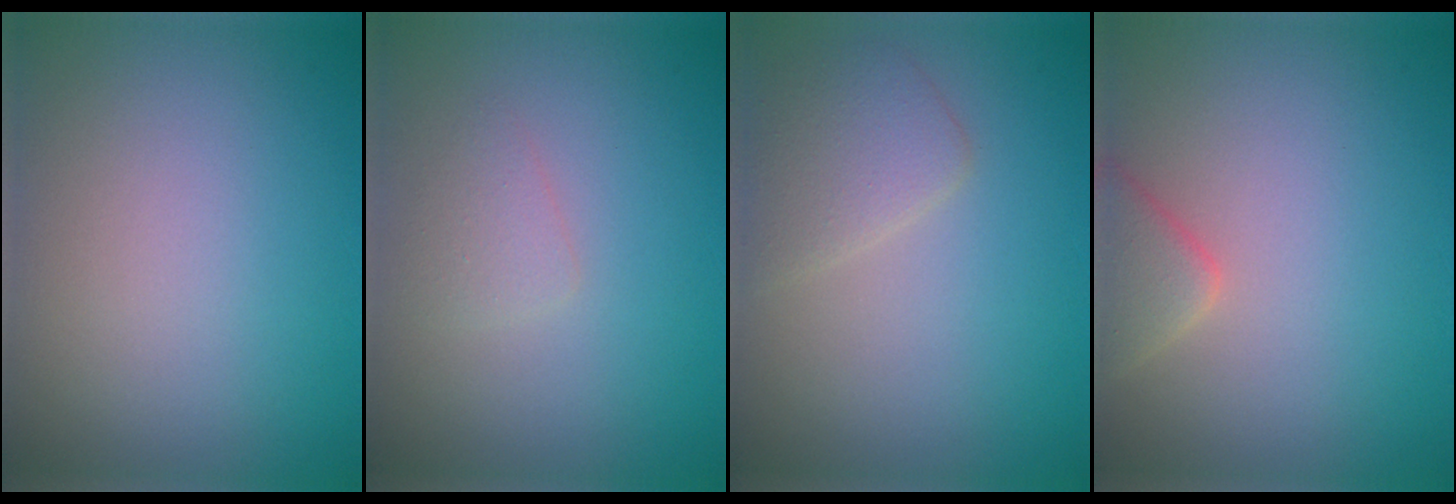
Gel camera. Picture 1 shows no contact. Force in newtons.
{"total": 1.2, "press": 1.2, "slide": 0.0}
{"total": 2.5, "press": 2.5, "slide": 0.2}
{"total": 2.5, "press": 2.5, "slide": 0.2}